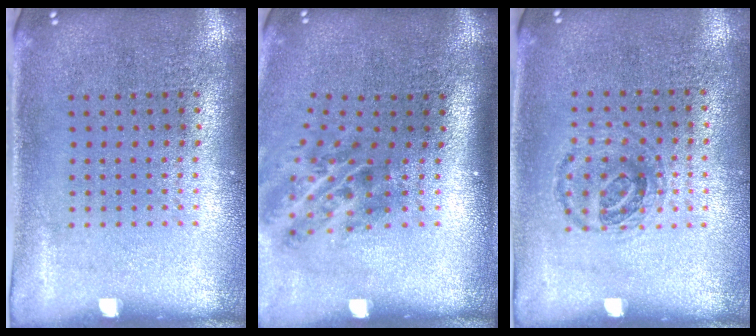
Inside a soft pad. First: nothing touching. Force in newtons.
{"total": 2.1, "press": 1.3, "slide": 1.7}
{"total": 0.9, "press": 0.8, "slide": 0.4}